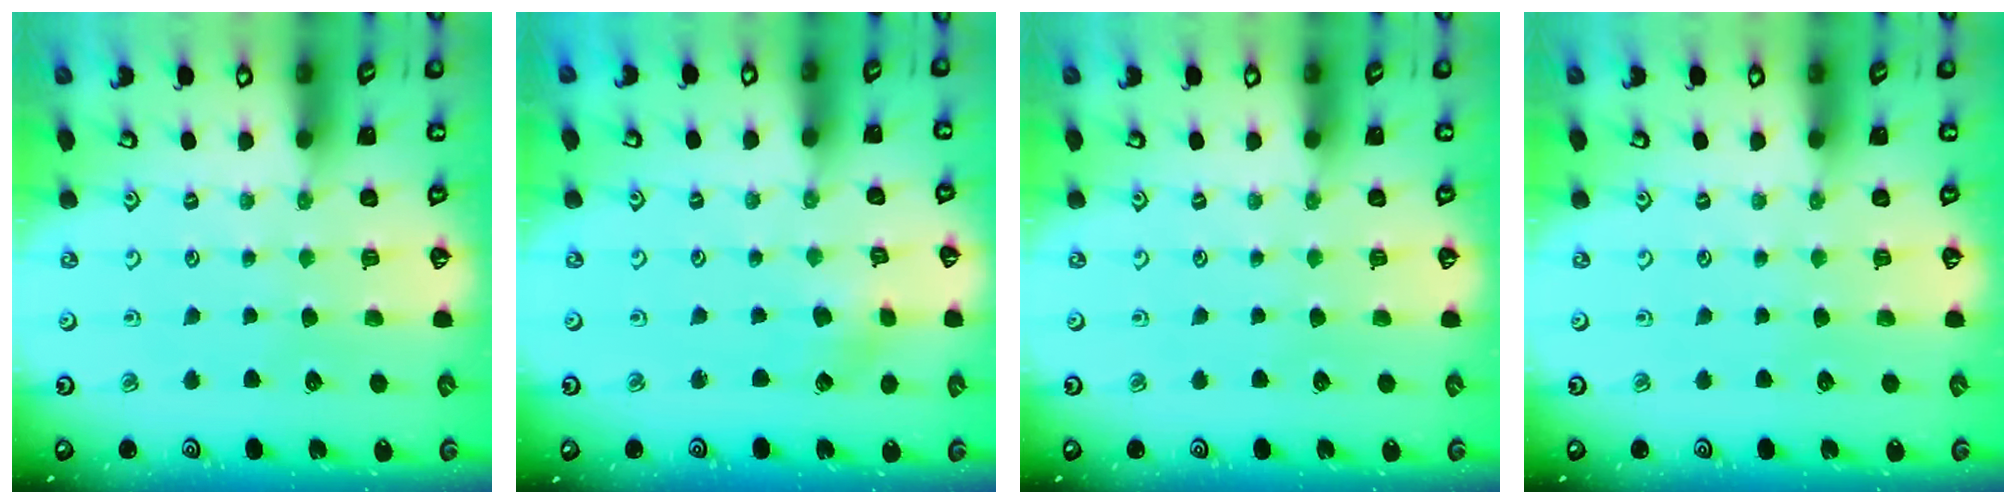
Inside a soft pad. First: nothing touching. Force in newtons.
{"total": 2.1, "press": 2.1, "slide": 0.3}
{"total": 0.0}
{"total": 0.0}